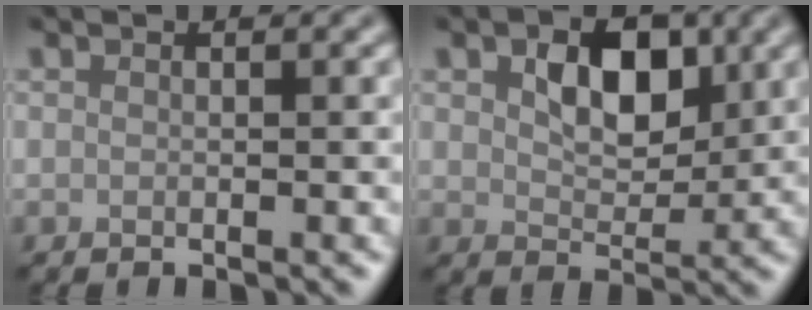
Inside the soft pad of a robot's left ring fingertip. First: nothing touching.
{"total": 5.0, "force": [1.4, 3.1, 3.6], "torque": [-0.061, -0.001, 0.018]}